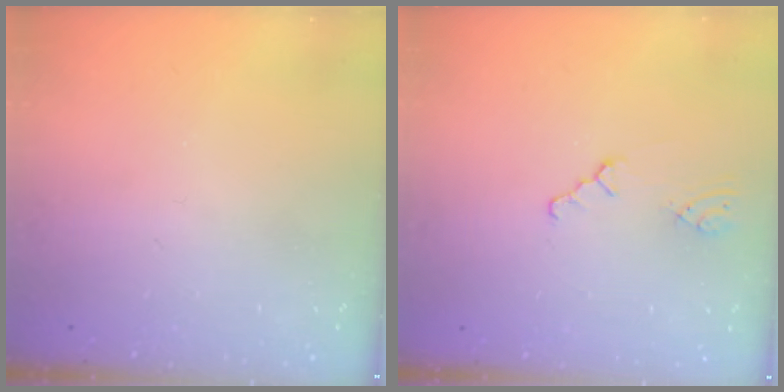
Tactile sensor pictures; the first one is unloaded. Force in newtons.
{"total": 0.8, "press": 0.8, "slide": 0.2}